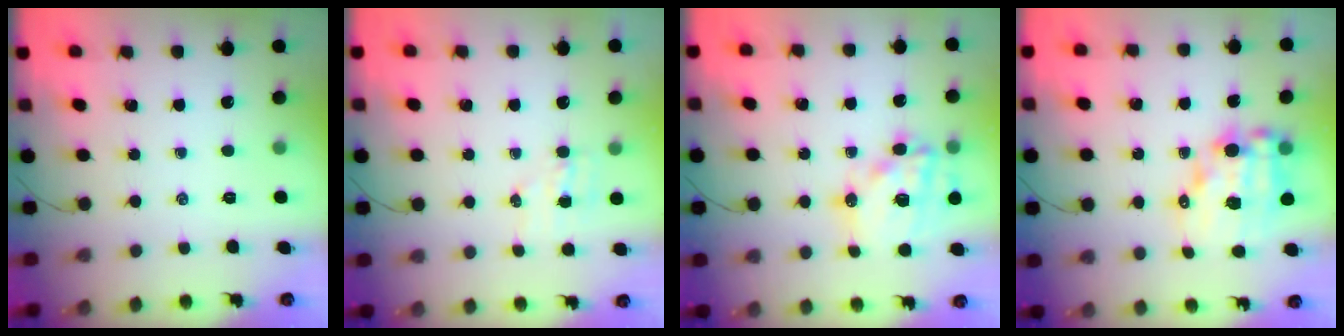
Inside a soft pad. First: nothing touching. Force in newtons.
{"total": 4.7, "press": 4.6, "slide": 1.0}
{"total": 17.8, "press": 17.4, "slide": 3.7}
{"total": 13.1, "press": 12.7, "slide": 3.2}